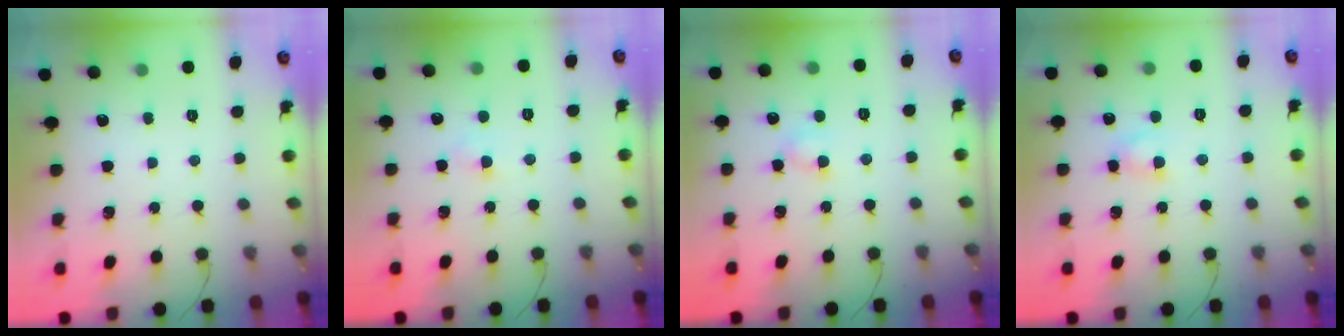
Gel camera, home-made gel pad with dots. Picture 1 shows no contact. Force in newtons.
{"total": 1.8, "press": 1.5, "slide": 0.9}
{"total": 3.3, "press": 3.1, "slide": 1.1}
{"total": 4.0, "press": 3.8, "slide": 1.1}